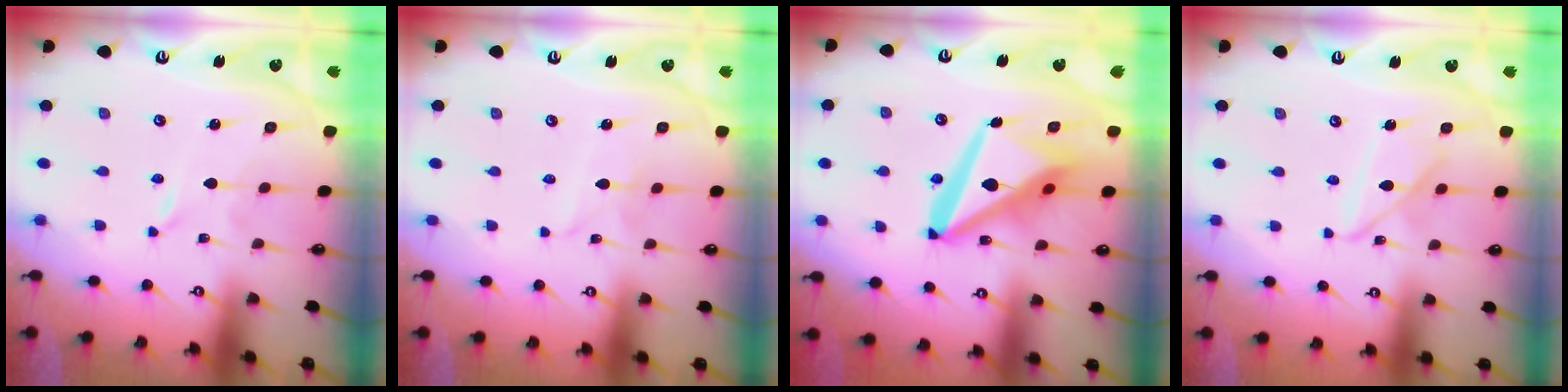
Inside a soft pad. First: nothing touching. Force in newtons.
{"total": 2.5, "press": 2.5, "slide": 0.2}
{"total": 17.2, "press": 17.1, "slide": 2.1}
{"total": 10.7, "press": 10.7, "slide": 0.9}